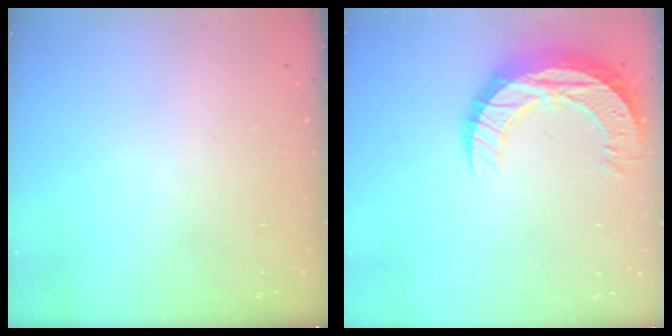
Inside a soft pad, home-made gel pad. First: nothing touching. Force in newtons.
{"total": 12.7, "press": 12.7, "slide": 0.9}